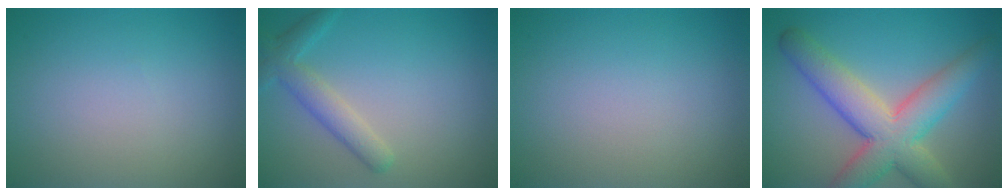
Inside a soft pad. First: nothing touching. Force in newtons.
{"total": 2.1, "press": 2.1, "slide": 0.3}
{"total": 0.0}
{"total": 8.1, "press": 8.1, "slide": 0.6}